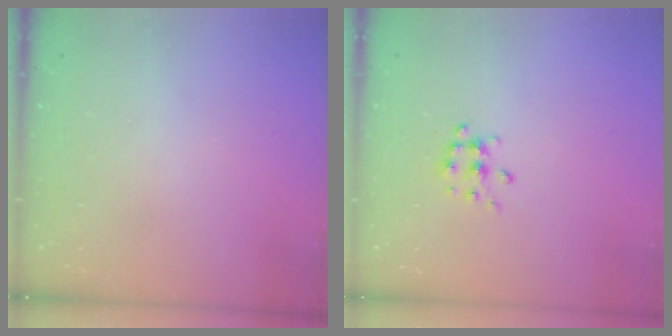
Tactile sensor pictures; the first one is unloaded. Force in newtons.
{"total": 7.0, "press": 7.0, "slide": 0.6}